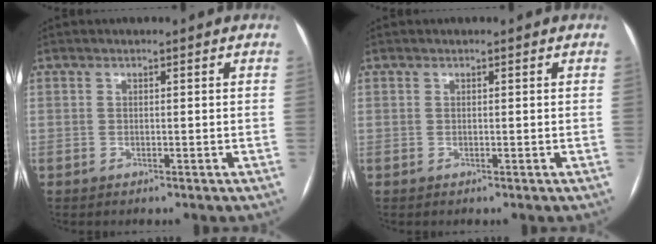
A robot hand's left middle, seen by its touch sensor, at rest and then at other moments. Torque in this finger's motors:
{"motor_torque": [0.94, -0.79, 0.00, -0.20]}